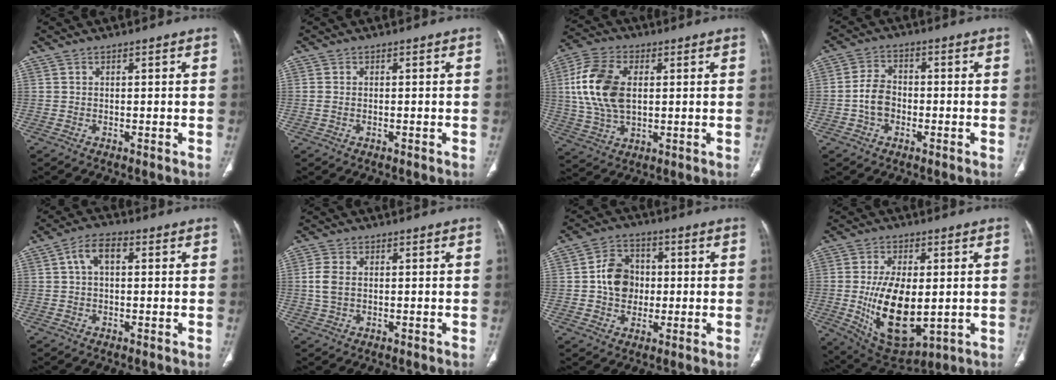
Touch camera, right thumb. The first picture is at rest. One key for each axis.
{"total": 1.0, "fx": -0.2, "fy": 0.7, "fz": 0.7, "tx": -0.026, "ty": 0.001, "tz": -0.003}
{"total": 14.2, "fx": 2.2, "fy": 8.6, "fz": 11.1, "tx": -0.227, "ty": 0.005, "tz": 0.041}
{"total": 5.6, "fx": -1.4, "fy": 4.2, "fz": 3.4, "tx": -0.050, "ty": 0.020, "tz": -0.032}
{"total": 5.1, "fx": 1.1, "fy": 2.9, "fz": 4.1, "tx": -0.073, "ty": 0.019, "tz": 0.013}
{"total": 4.0, "fx": 0.2, "fy": 2.6, "fz": 3.1, "tx": -0.074, "ty": 0.005, "tz": 0.004}
{"total": 9.0, "fx": 0.0, "fy": 7.4, "fz": 5.1, "tx": -0.057, "ty": 0.016, "tz": -0.005}
{"total": 16.1, "fx": -1.4, "fy": 8.5, "fz": 13.6, "tx": -0.226, "ty": -0.016, "tz": -0.002}